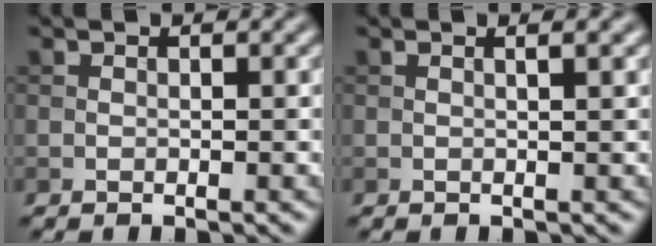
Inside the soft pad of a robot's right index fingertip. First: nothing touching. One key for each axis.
{"total": 1.9, "fx": 0.7, "fy": 0.6, "fz": 1.6, "tx": -0.018, "ty": 0.004, "tz": -0.004}